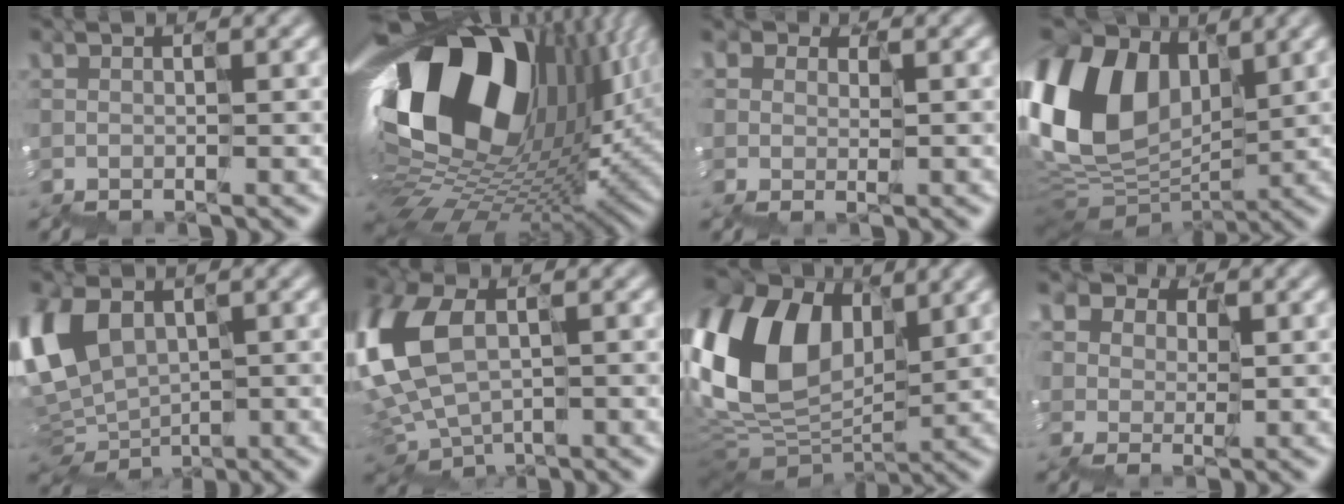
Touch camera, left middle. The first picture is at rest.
{"total": 18.1, "force": [5.6, 12.1, 12.3], "torque": [-0.255, -0.013, 0.118]}
{"total": 2.0, "force": [0.5, 1.6, 1.1], "torque": [-0.036, 0.002, 0.009]}
{"total": 10.4, "force": [3.9, 7.3, 6.4], "torque": [-0.179, 0.024, 0.072]}
{"total": 6.1, "force": [1.3, 3.9, 4.4], "torque": [-0.140, 0.007, 0.027]}
{"total": 7.8, "force": [0.9, 5.0, 6.0], "torque": [-0.199, 0.005, 0.017]}
{"total": 12.8, "force": [4.5, 8.8, 8.2], "torque": [-0.230, 0.028, 0.077]}
{"total": 5.6, "force": [3.4, 3.9, 2.1], "torque": [-0.042, 0.015, 0.065]}